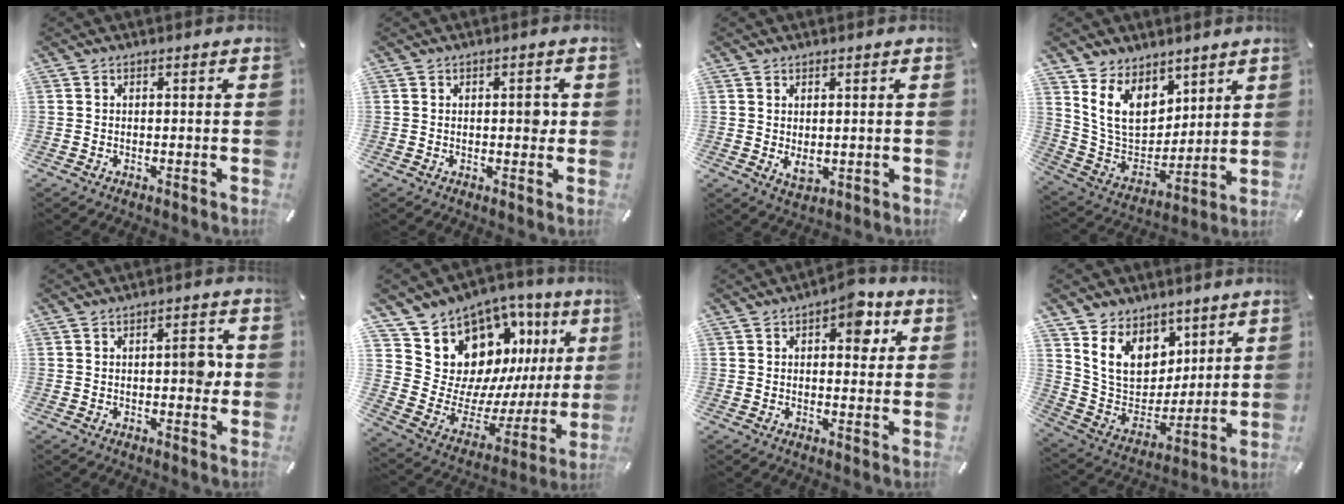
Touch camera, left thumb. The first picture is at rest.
{"total": 3.3, "force": [0.5, 1.8, 2.8], "torque": [-0.023, -0.006, -0.001]}
{"total": 3.4, "force": [0.3, 2.1, 2.7], "torque": [-0.056, -0.007, 0.002]}
{"total": 13.4, "force": [7.5, 9.6, 5.5], "torque": [-0.123, -0.052, 0.149]}
{"total": 5.9, "force": [0.3, 2.7, 5.3], "torque": [-0.064, -0.002, -0.001]}
{"total": 14.0, "force": [8.7, 10.1, 4.3], "torque": [-0.057, -0.105, 0.170]}
{"total": 8.0, "force": [2.9, 4.6, 5.9], "torque": [-0.057, -0.011, 0.040]}
{"total": 13.9, "force": [6.9, 11.0, 4.8], "torque": [-0.096, -0.043, 0.146]}